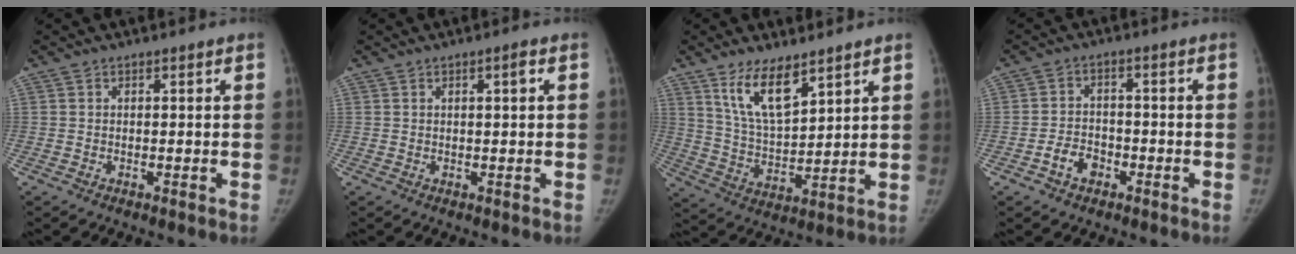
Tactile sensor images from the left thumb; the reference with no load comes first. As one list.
[{"total": 1.9, "force": [0.5, 0.3, 1.8], "torque": [-0.028, 0.002, 0.008]}, {"total": 10.5, "force": [6.9, 3.9, 6.9], "torque": [-0.112, -0.044, 0.140]}, {"total": 4.7, "force": [-2.5, 3.4, 2.1], "torque": [-0.024, 0.025, -0.046]}]